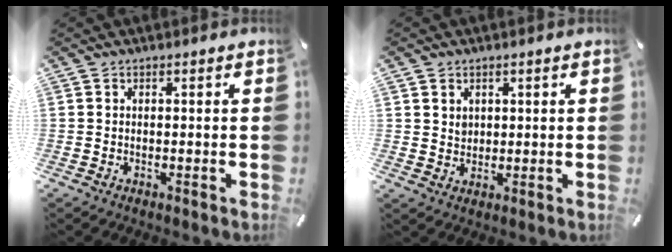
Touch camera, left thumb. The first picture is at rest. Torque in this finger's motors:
{"motor_torque": [0.09, -0.16, 0.07, 0.03, -0.02]}